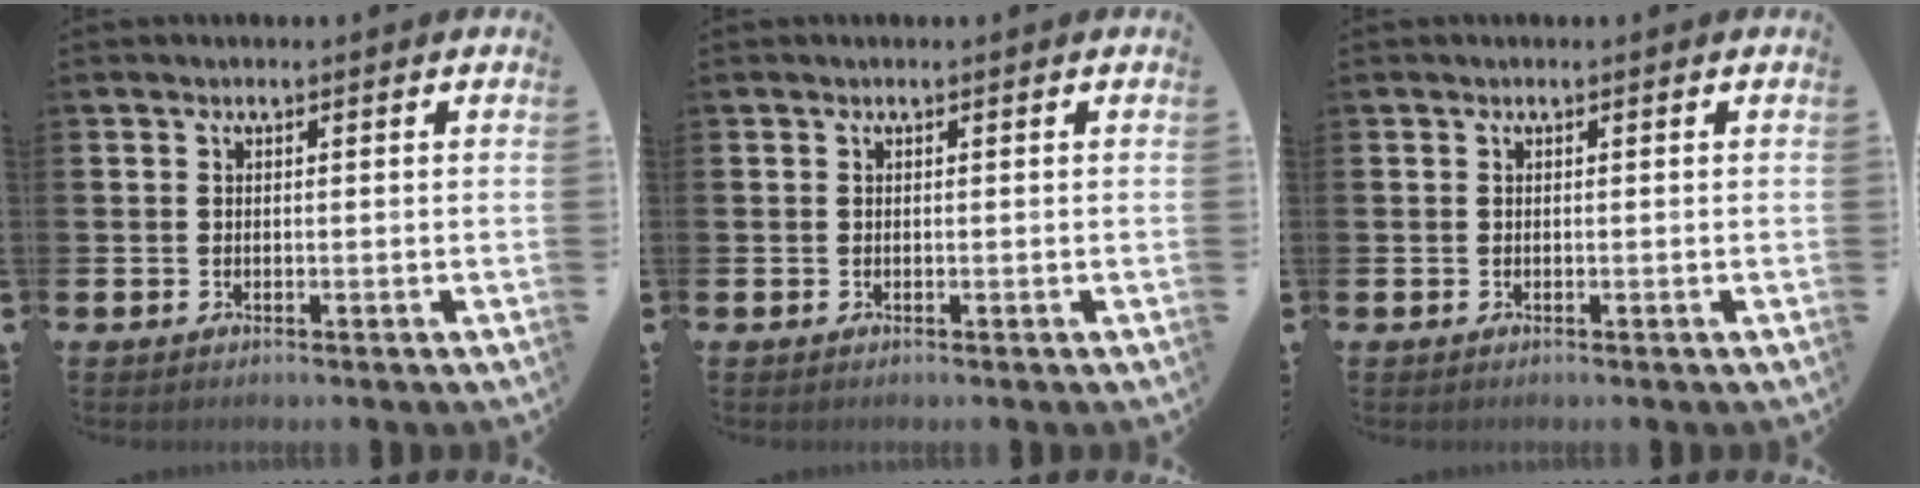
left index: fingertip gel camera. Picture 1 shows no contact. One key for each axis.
{"total": 0.0}
{"total": 0.0}